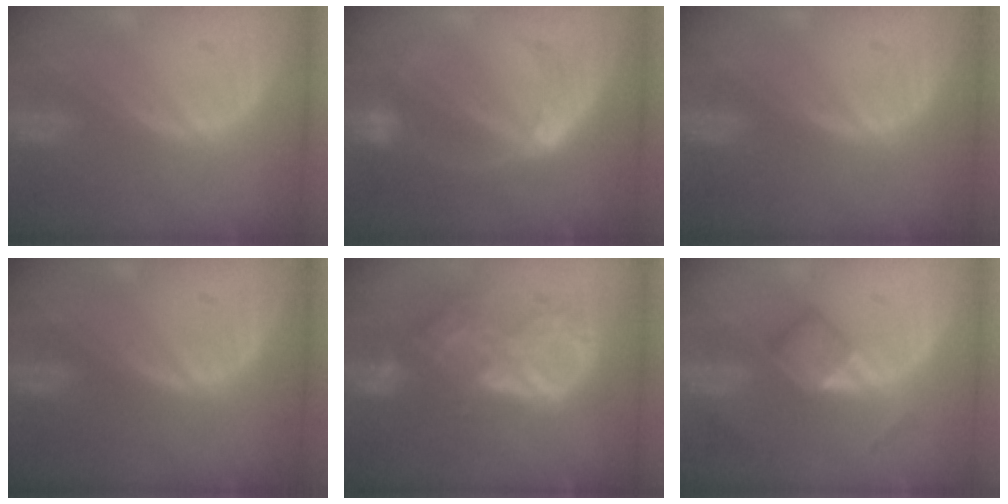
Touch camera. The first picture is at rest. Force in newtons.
{"total": 6.3, "press": 5.6, "slide": 3.0}
{"total": 0.0}
{"total": 0.0}
{"total": 9.3, "press": 8.0, "slide": 4.9}
{"total": 5.0, "press": 4.6, "slide": 1.9}